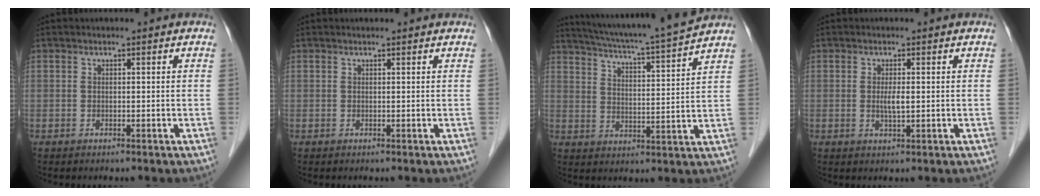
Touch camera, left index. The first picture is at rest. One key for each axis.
{"total": 1.5, "fx": 1.5, "fy": 0.1, "fz": 0.4, "tx": -0.011, "ty": 0.012, "tz": 0.017}
{"total": 14.5, "fx": 13.4, "fy": -1.5, "fz": 5.4, "tx": -0.101, "ty": -0.017, "tz": 0.199}
{"total": 2.0, "fx": 0.1, "fy": 0.3, "fz": 1.9, "tx": -0.041, "ty": -0.003, "tz": 0.003}